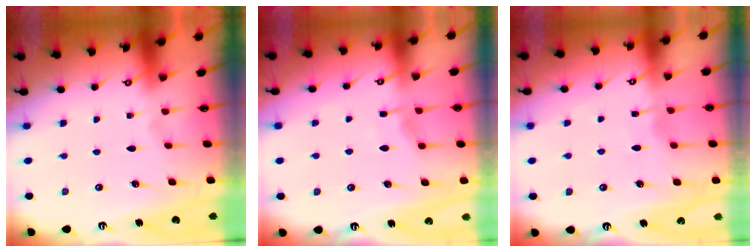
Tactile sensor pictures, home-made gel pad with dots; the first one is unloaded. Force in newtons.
{"total": 4.0, "press": 3.9, "slide": 0.5}
{"total": 3.4, "press": 3.4, "slide": 0.4}